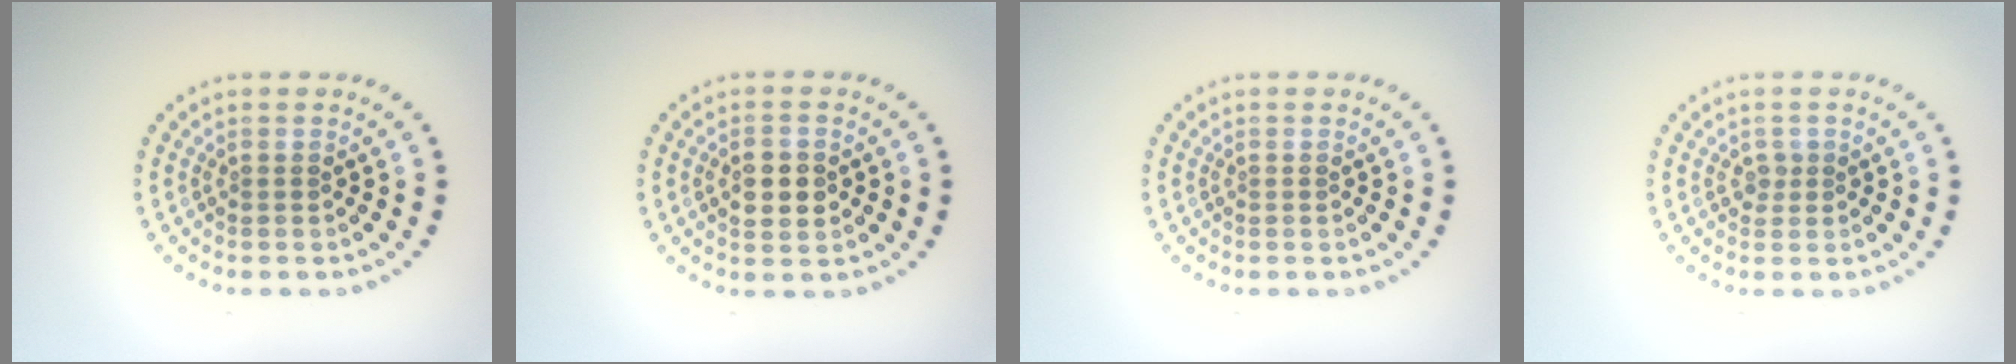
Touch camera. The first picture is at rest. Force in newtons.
{"total": 2.9, "press": 2.9, "slide": 0.2}
{"total": 0.0}
{"total": 0.9, "press": 0.8, "slide": 0.5}